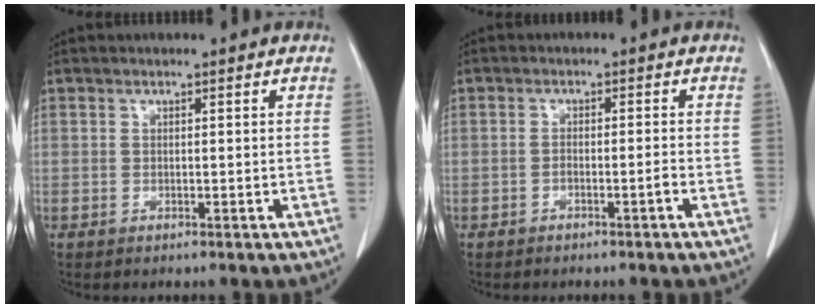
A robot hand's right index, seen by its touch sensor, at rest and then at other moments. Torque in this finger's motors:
{"motor_torque": [-0.08, 0.09, -0.07, -0.01]}